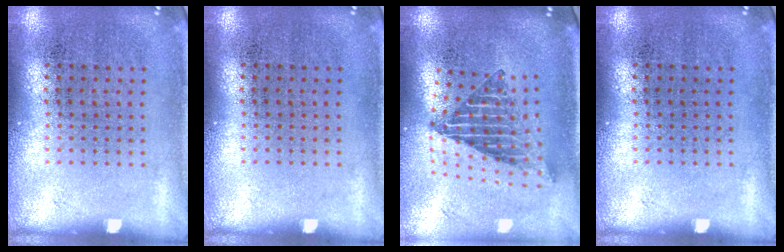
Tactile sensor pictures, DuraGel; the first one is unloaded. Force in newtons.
{"total": 0.0}
{"total": 2.3, "press": 1.6, "slide": 1.6}
{"total": 0.0}